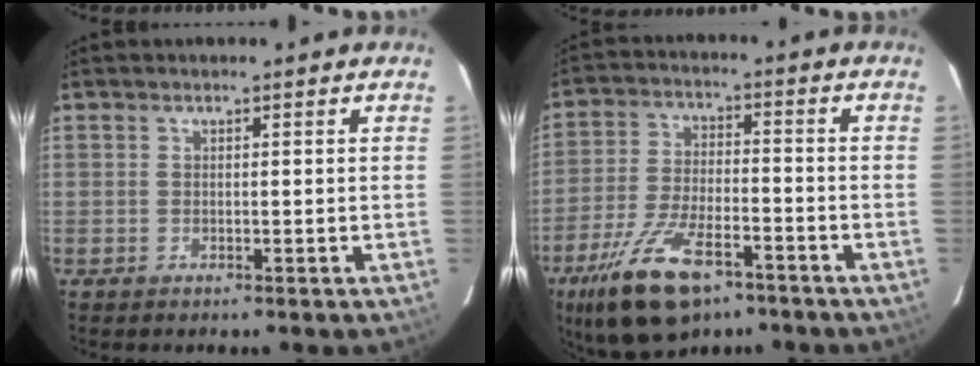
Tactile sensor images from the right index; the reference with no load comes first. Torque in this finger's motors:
{"motor_torque": [1.07, -1.07, 0.66, 0.16]}